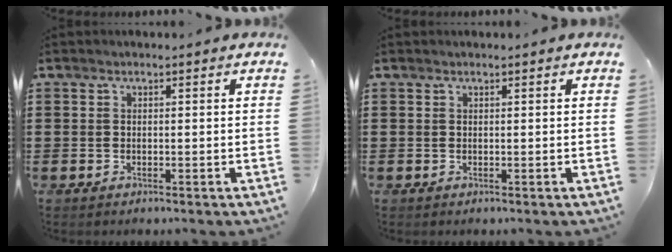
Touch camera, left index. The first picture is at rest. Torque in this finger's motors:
{"motor_torque": [0.15, 0.24, -0.01, 0.01]}